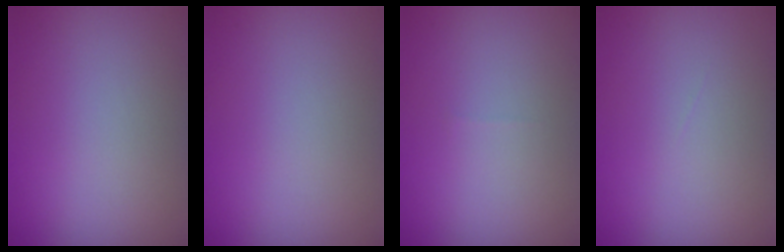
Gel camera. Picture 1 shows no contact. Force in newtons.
{"total": 0.0}
{"total": 0.0}
{"total": 0.0}